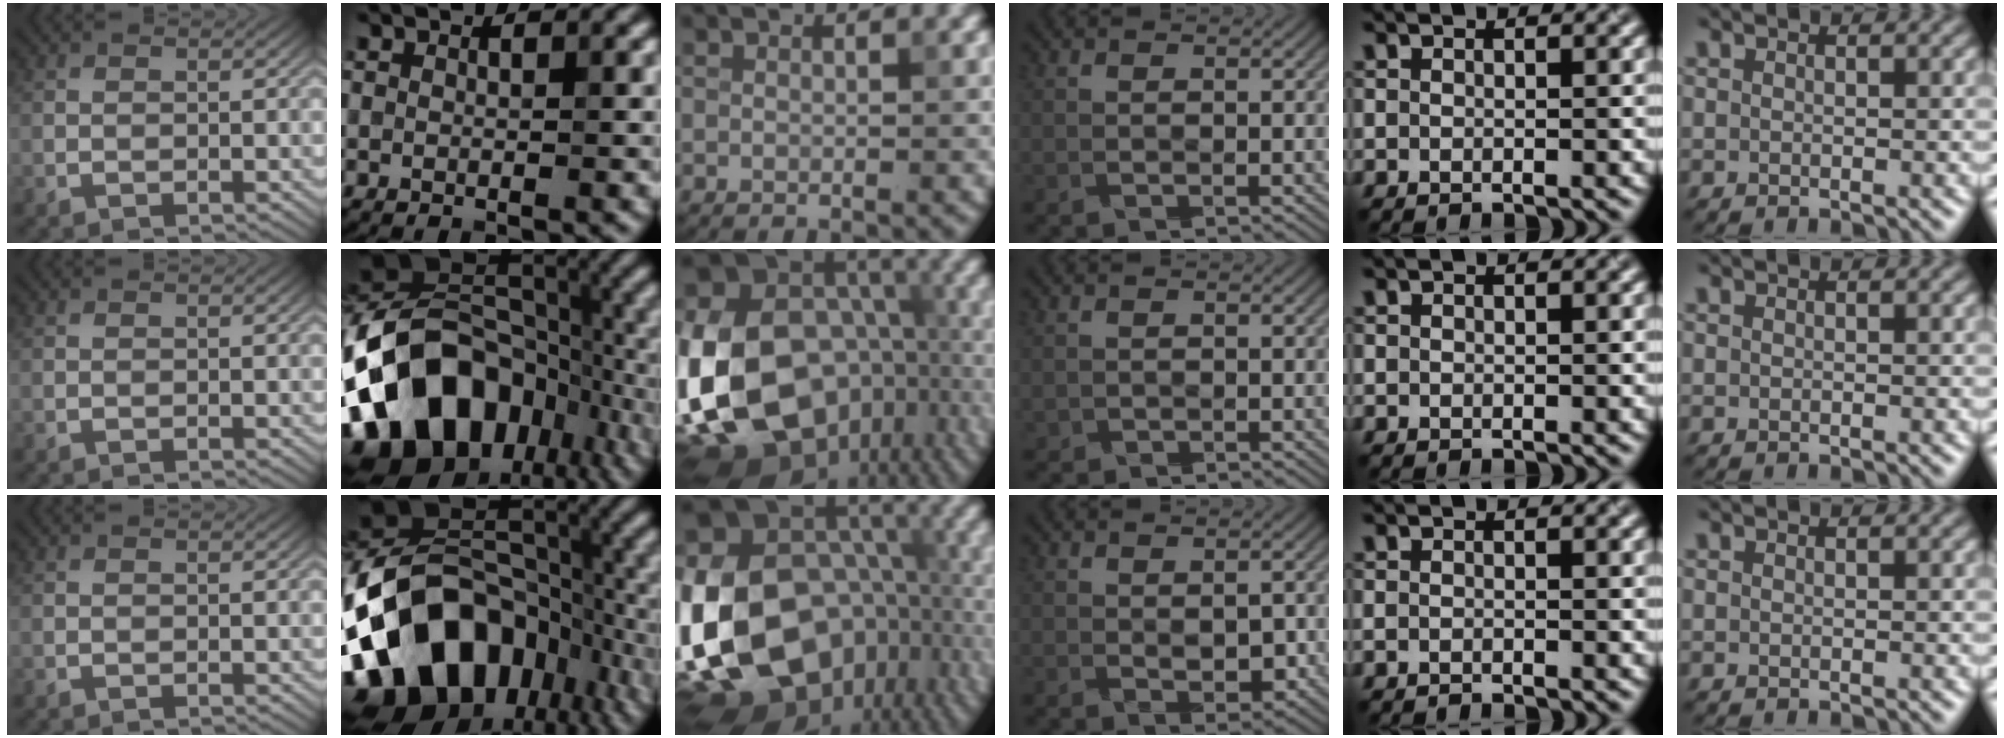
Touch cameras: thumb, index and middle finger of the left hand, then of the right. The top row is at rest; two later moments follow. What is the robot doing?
{"motion": "fold", "object": "canvas paper"}